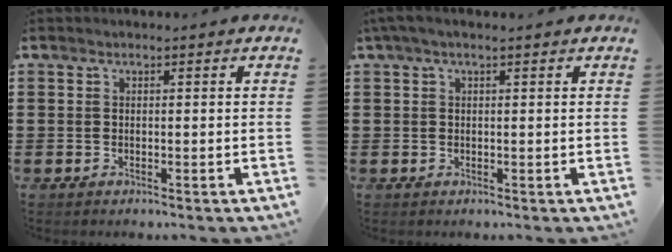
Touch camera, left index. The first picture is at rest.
{"total": 1.3, "force": [0.5, 0.1, 1.2], "torque": [-0.024, 0.000, 0.010]}